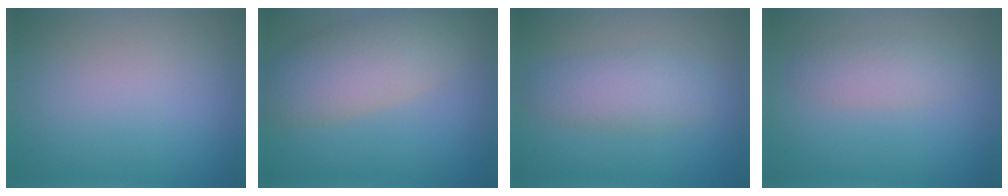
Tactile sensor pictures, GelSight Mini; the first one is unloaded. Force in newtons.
{"total": 6.2, "press": 6.2, "slide": 0.3}
{"total": 3.5, "press": 3.5, "slide": 0.2}
{"total": 2.3, "press": 2.3, "slide": 0.1}